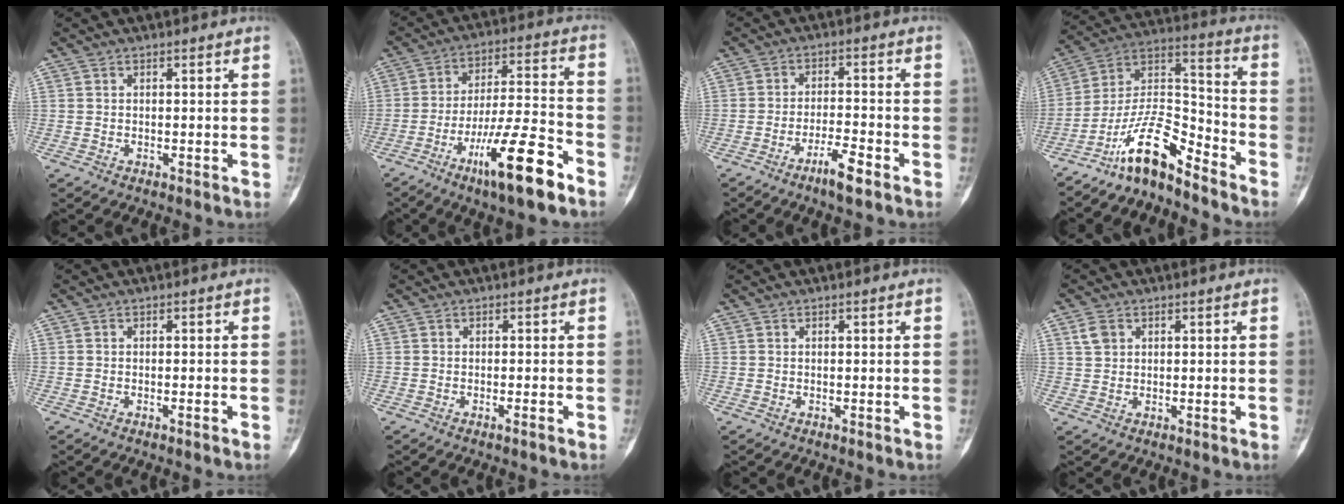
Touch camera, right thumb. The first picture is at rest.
{"total": 16.2, "force": [-9.0, 2.8, 13.1], "torque": [-0.231, 0.050, -0.149]}
{"total": 5.4, "force": [-3.5, 0.7, 4.0], "torque": [-0.076, 0.021, -0.065]}
{"total": 12.8, "force": [-9.9, 3.7, 7.3], "torque": [-0.130, 0.103, -0.188]}
{"total": 0.6, "force": [-0.4, 0.0, 0.5], "torque": [-0.011, 0.002, -0.004]}
{"total": 1.0, "force": [-0.6, -0.1, 0.8], "torque": [-0.016, 0.002, -0.010]}
{"total": 0.0}
{"total": 2.6, "force": [1.2, 1.9, 1.3], "torque": [-0.018, 0.003, 0.026]}